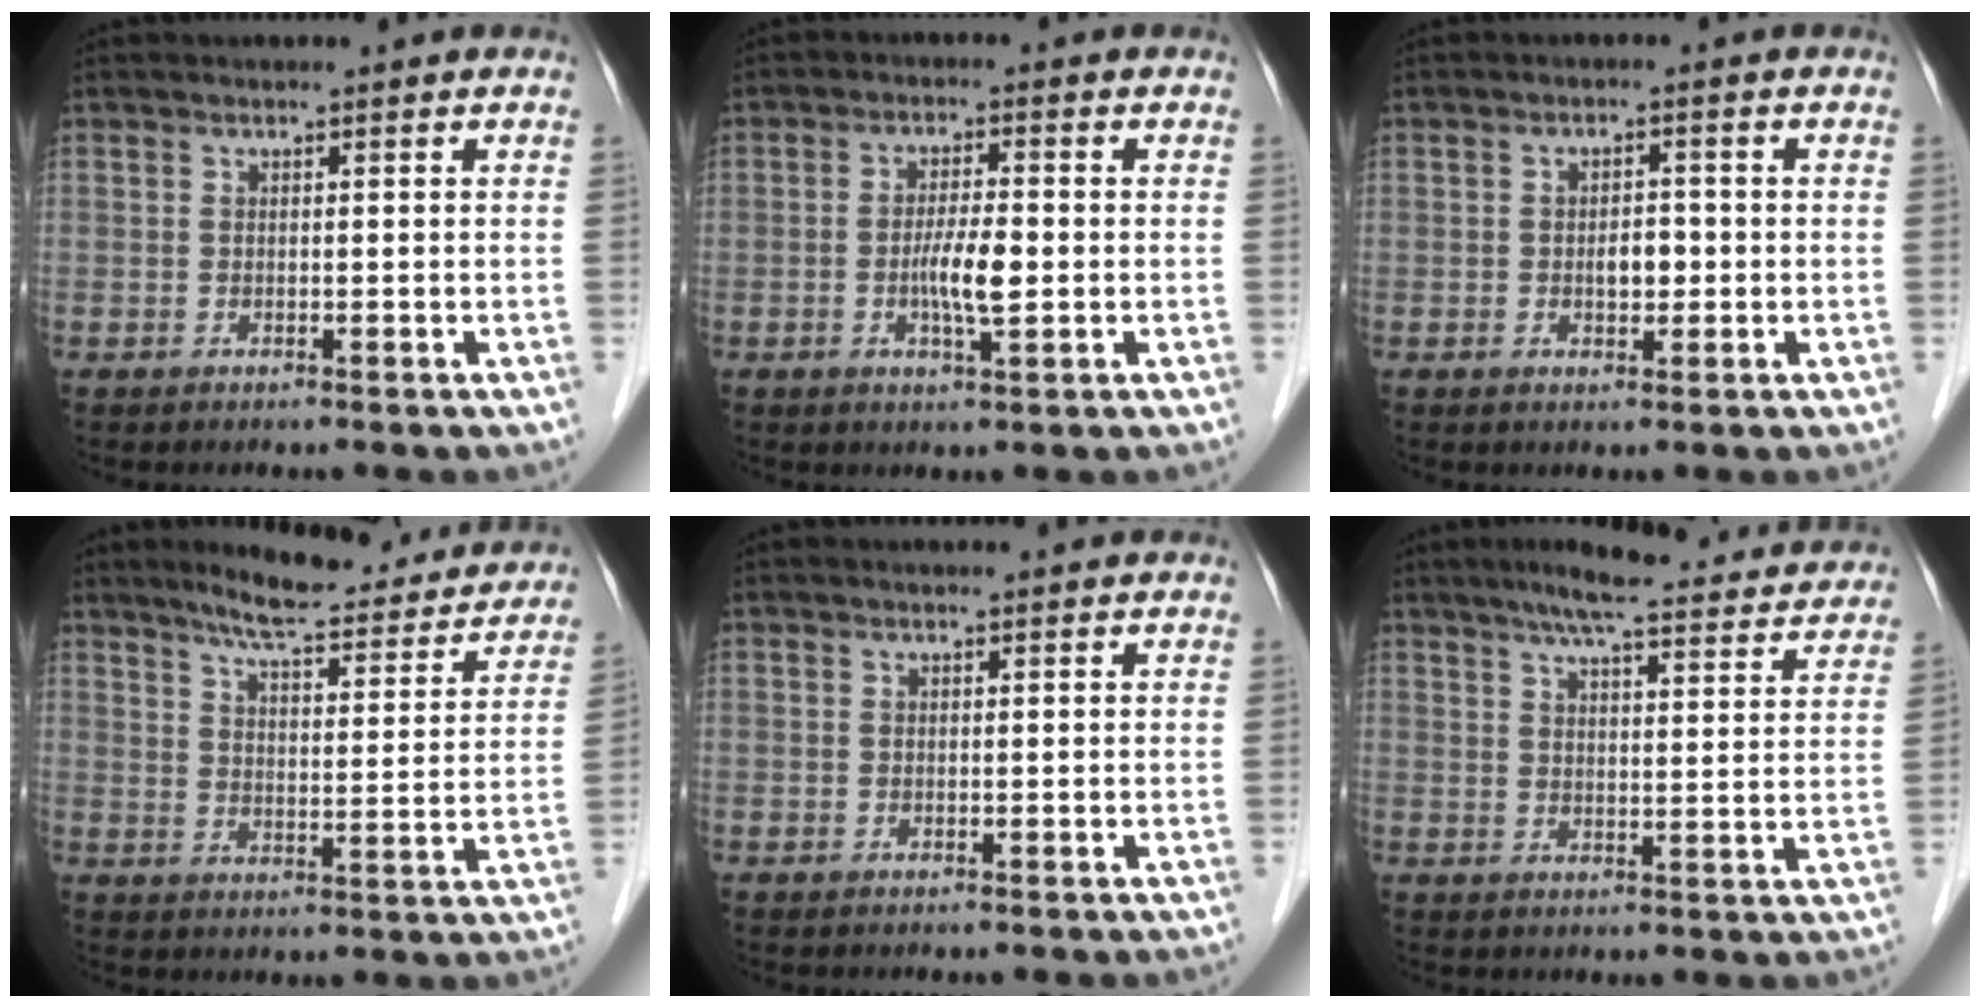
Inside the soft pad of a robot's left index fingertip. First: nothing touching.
{"total": 5.0, "force": [-0.9, 0.9, 4.9], "torque": [-0.094, -0.004, -0.016]}
{"total": 2.9, "force": [-0.6, 1.6, 2.3], "torque": [-0.036, 0.004, -0.006]}
{"total": 17.6, "force": [15.7, 3.0, 7.3], "torque": [-0.095, -0.004, 0.204]}
{"total": 1.3, "force": [1.2, 0.1, 0.4], "torque": [-0.011, 0.010, 0.016]}
{"total": 19.3, "force": [17.2, 2.6, 8.4], "torque": [-0.114, 0.017, 0.218]}